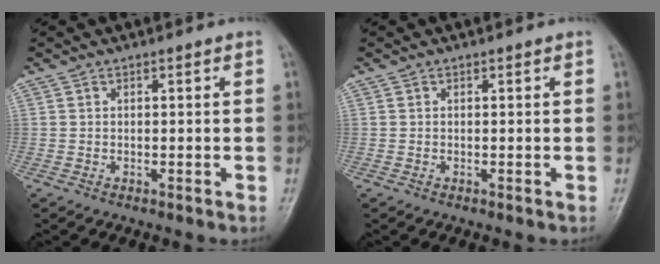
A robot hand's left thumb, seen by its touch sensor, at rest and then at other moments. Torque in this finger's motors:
{"motor_torque": [-0.01, 0.04, -0.11, -0.08, 0.02]}